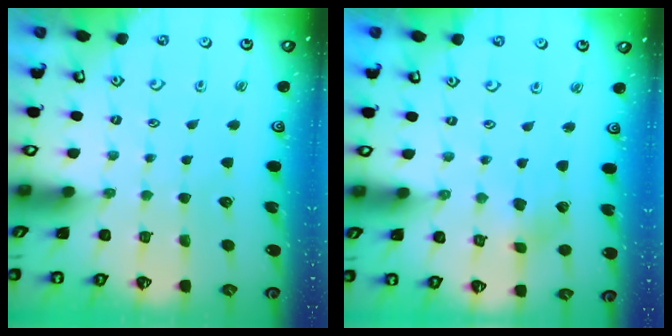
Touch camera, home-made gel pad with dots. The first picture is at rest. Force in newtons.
{"total": 2.4, "press": 2.3, "slide": 0.5}